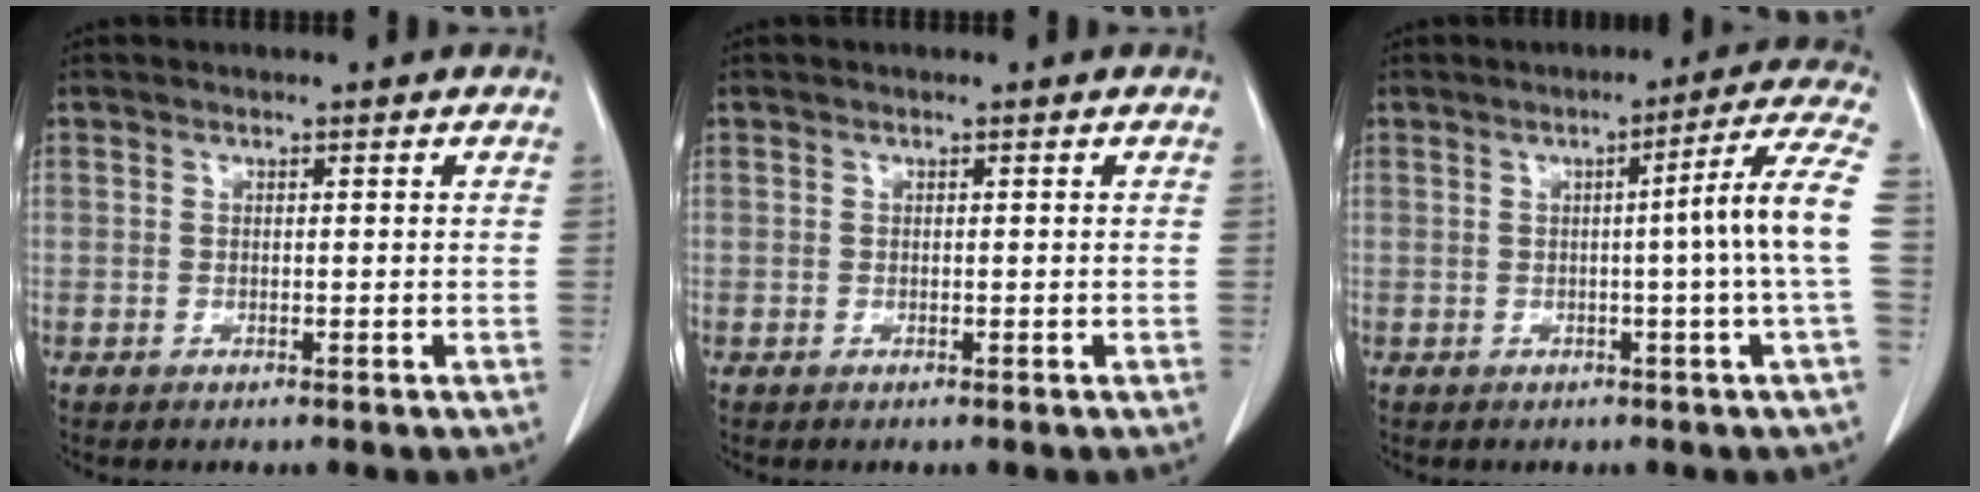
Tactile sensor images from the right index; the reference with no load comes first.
{"total": 0.0}
{"total": 9.1, "force": [-0.4, -2.2, 8.8], "torque": [-0.110, 0.005, -0.006]}